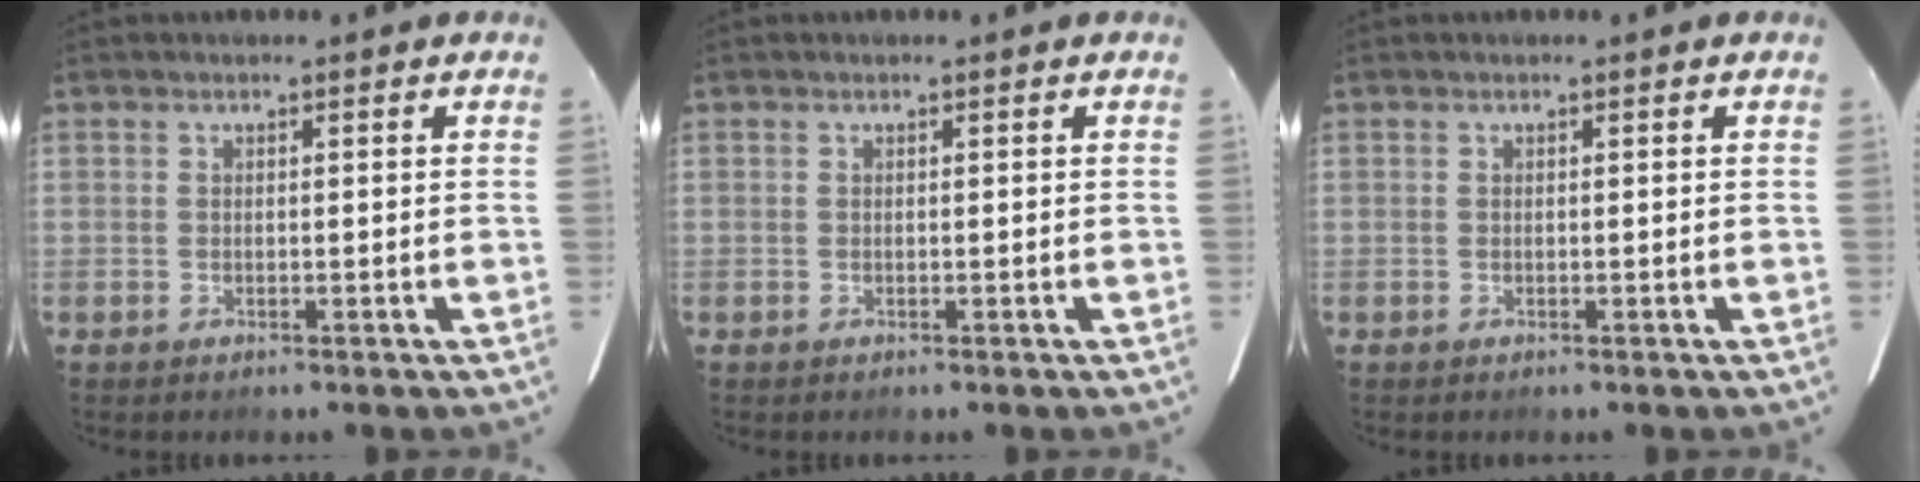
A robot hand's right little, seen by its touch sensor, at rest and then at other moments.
{"total": 0.0}
{"total": 0.0}